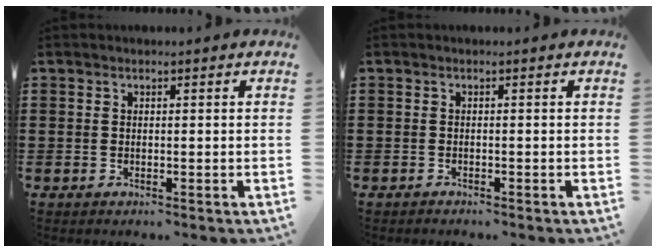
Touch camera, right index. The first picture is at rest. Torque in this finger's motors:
{"motor_torque": [-1.11, 0.75, -0.72, -0.15]}